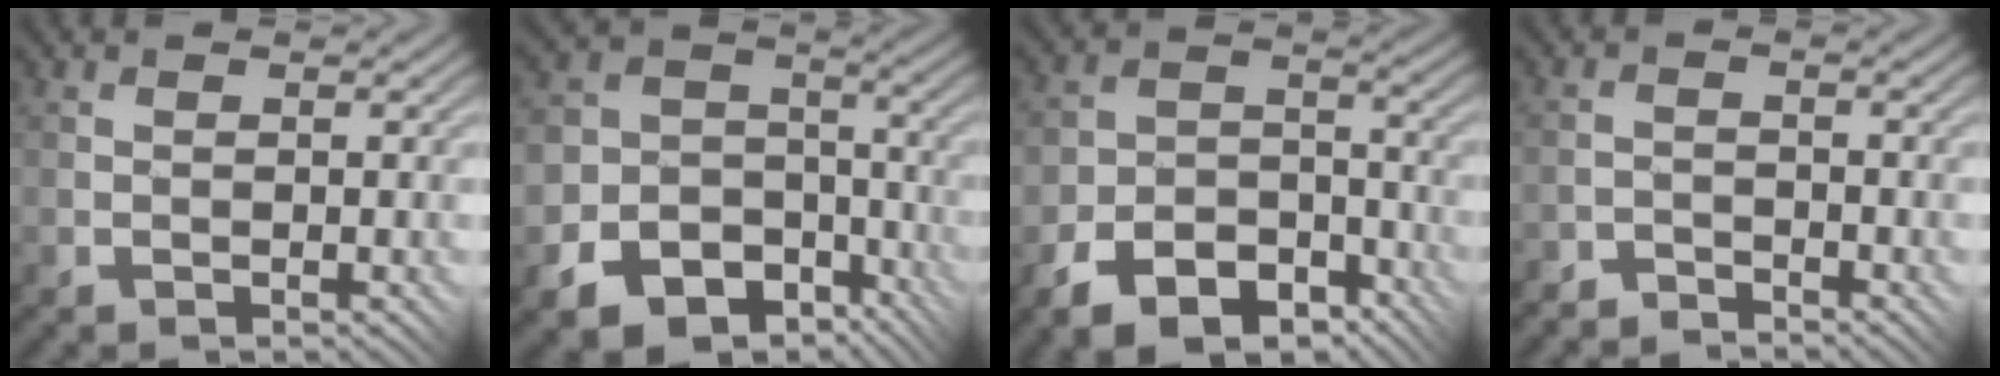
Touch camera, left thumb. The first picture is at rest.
{"total": 14.7, "force": [-8.4, 10.9, 5.1], "torque": [-0.127, -0.047, -0.127]}
{"total": 9.7, "force": [-6.4, 5.8, 4.5], "torque": [-0.089, -0.013, -0.118]}
{"total": 2.4, "force": [-2.4, 0.2, -0.1], "torque": [0.008, 0.011, -0.050]}